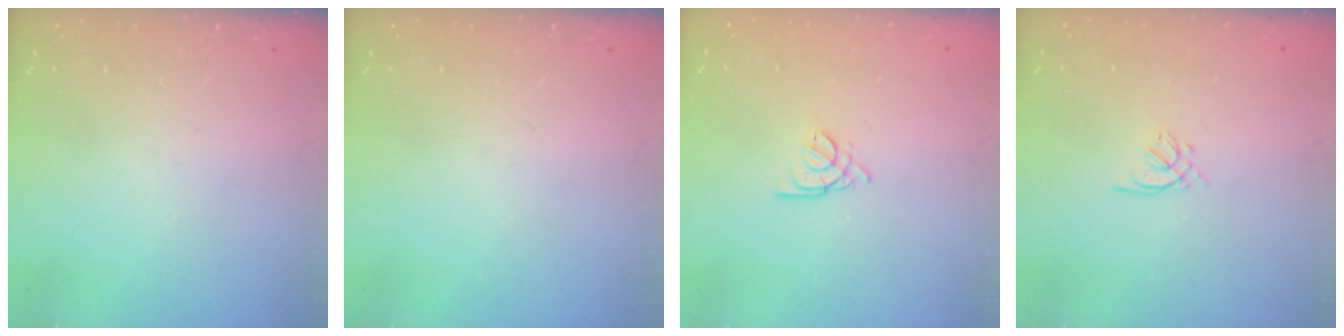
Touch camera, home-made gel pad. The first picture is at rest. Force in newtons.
{"total": 0.0}
{"total": 2.6, "press": 2.6, "slide": 0.6}
{"total": 1.2, "press": 1.0, "slide": 0.5}